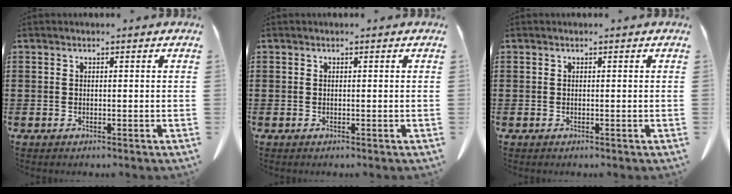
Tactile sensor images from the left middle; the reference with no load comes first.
{"total": 0.0}
{"total": 0.0}